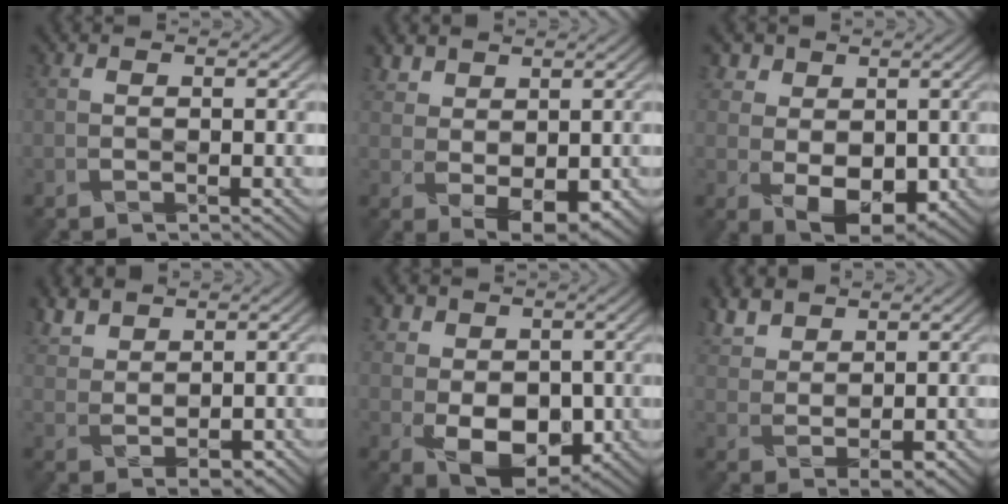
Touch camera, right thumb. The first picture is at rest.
{"total": 4.6, "force": [1.8, 2.9, 3.1], "torque": [-0.066, -0.003, 0.041]}
{"total": 6.0, "force": [1.2, 4.7, 3.6], "torque": [-0.077, -0.009, 0.026]}
{"total": 3.8, "force": [2.8, 2.0, 1.7], "torque": [-0.048, 0.006, 0.064]}
{"total": 7.2, "force": [0.0, 5.7, 4.5], "torque": [-0.096, -0.010, 0.001]}
{"total": 4.6, "force": [3.2, 2.4, 2.4], "torque": [-0.063, 0.008, 0.071]}